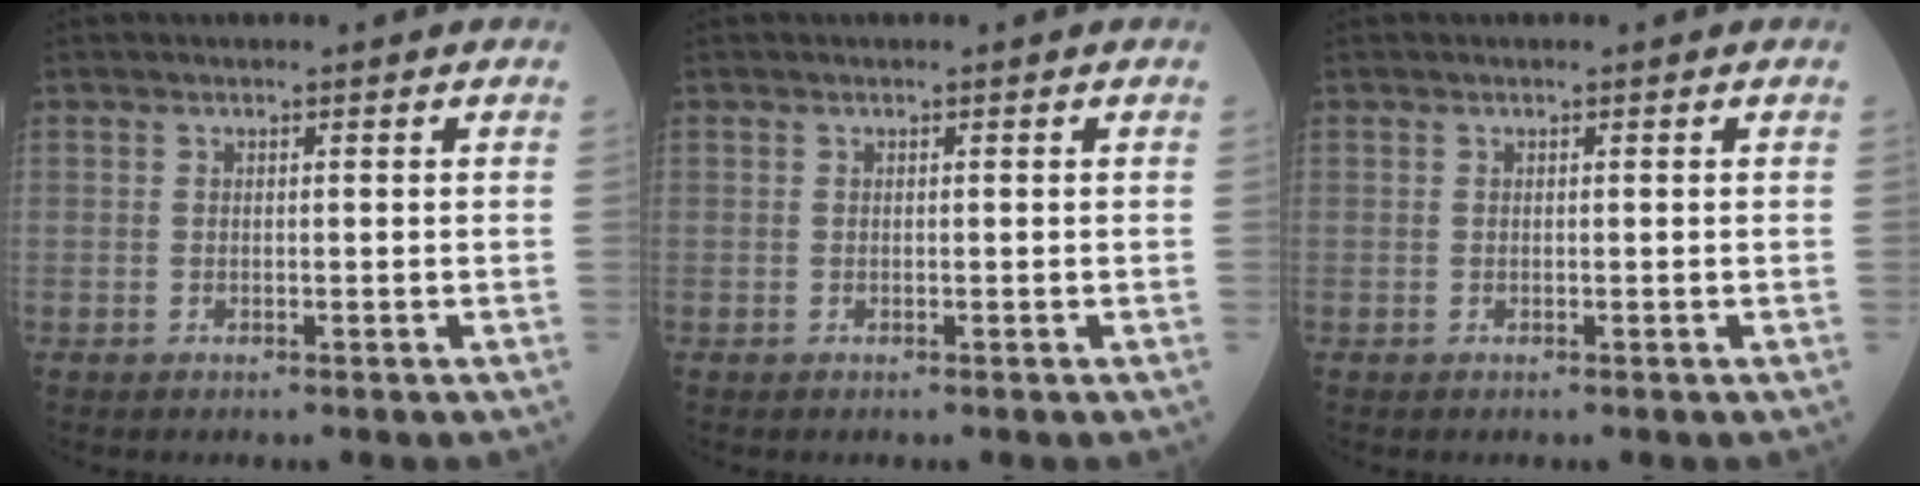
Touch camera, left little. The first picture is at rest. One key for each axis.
{"total": 0.0}
{"total": 0.0}